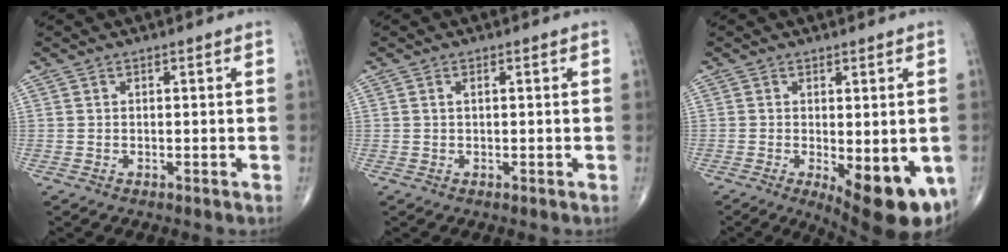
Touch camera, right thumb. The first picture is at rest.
{"total": 0.6, "force": [0.2, 0.2, 0.6], "torque": [-0.013, 0.002, 0.002]}
{"total": 13.4, "force": [-4.3, 4.9, 11.8], "torque": [-0.127, -0.019, -0.044]}